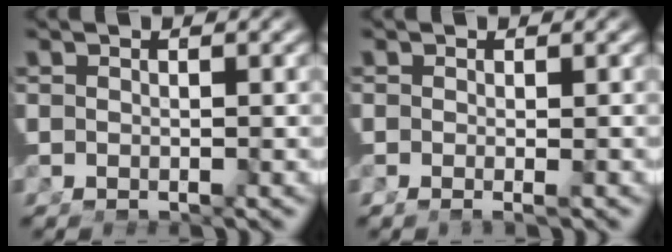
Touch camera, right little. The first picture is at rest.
{"total": 0.0}